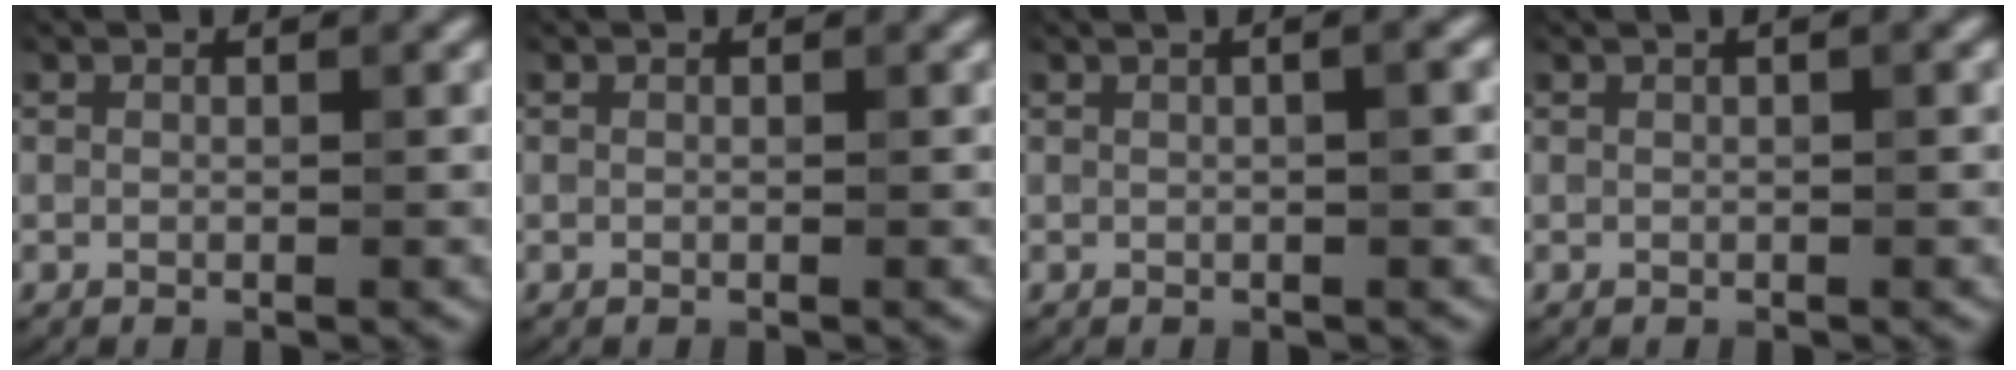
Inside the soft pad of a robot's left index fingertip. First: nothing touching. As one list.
[{"total": 0.0}, {"total": 3.8, "force": [0.9, 1.7, 3.2], "torque": [-0.016, 0.018, -0.006]}, {"total": 1.7, "force": [0.7, 0.6, 1.5], "torque": [-0.018, 0.005, 0.004]}]